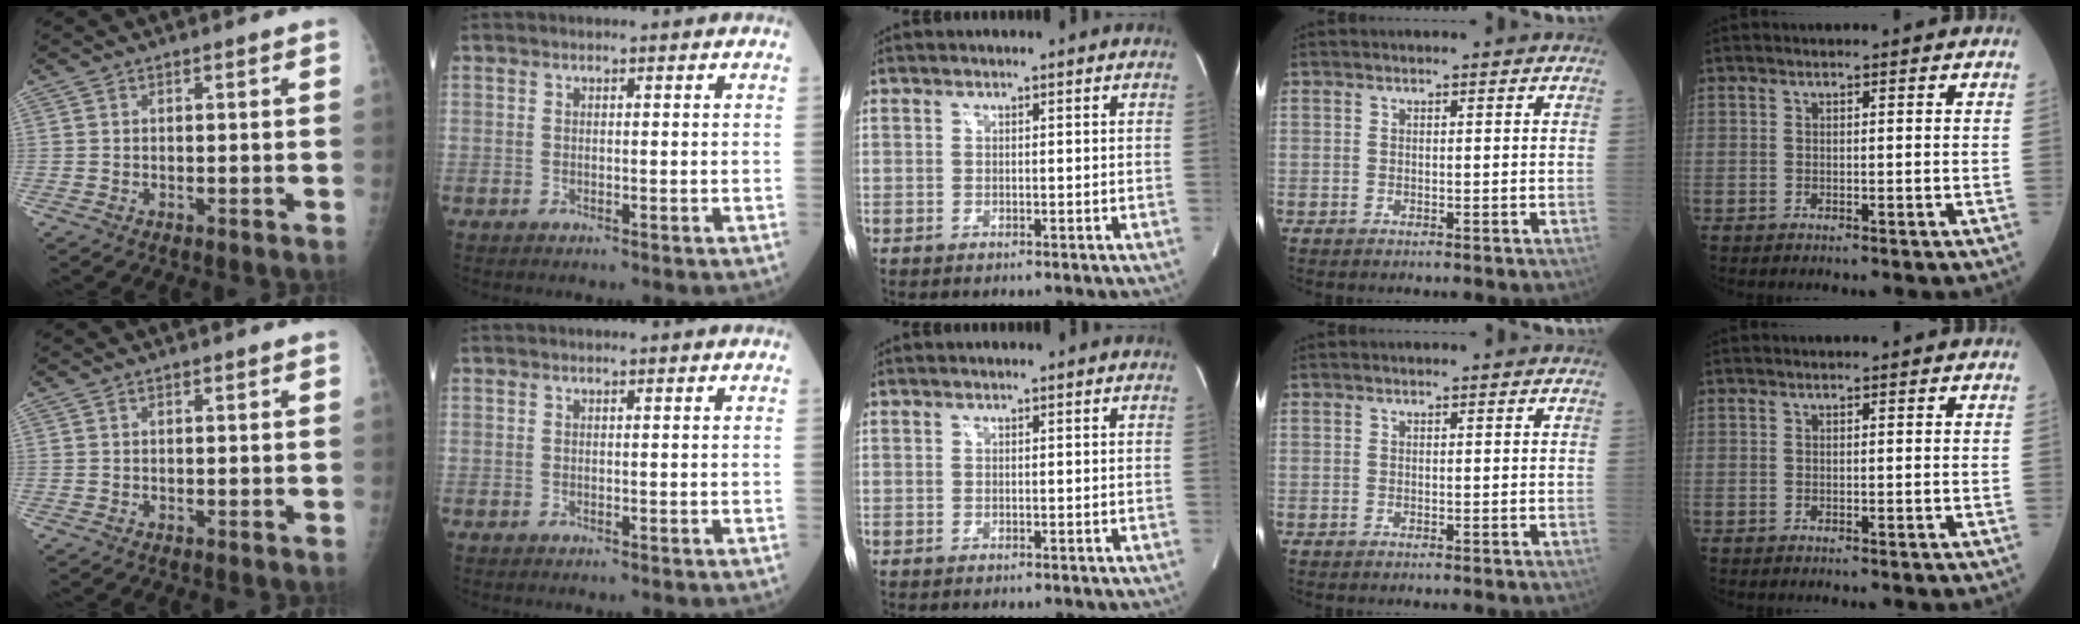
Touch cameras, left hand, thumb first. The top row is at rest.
{}